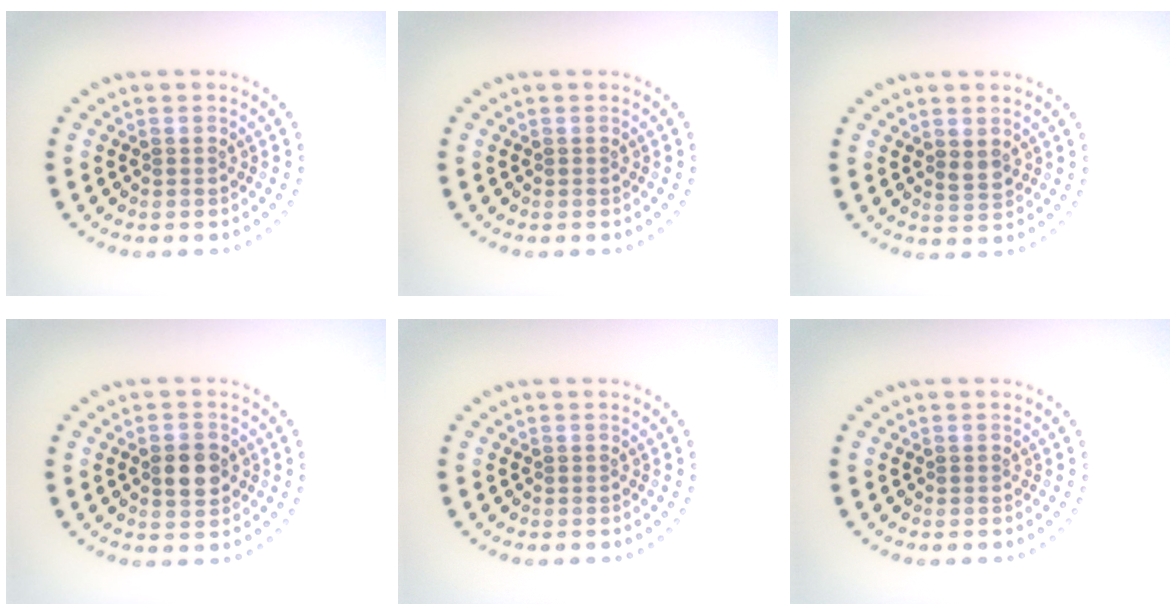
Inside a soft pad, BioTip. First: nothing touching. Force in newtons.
{"total": 0.0}
{"total": 1.1, "press": 1.1, "slide": 0.3}
{"total": 2.8, "press": 2.8, "slide": 0.1}
{"total": 0.0}
{"total": 0.0}